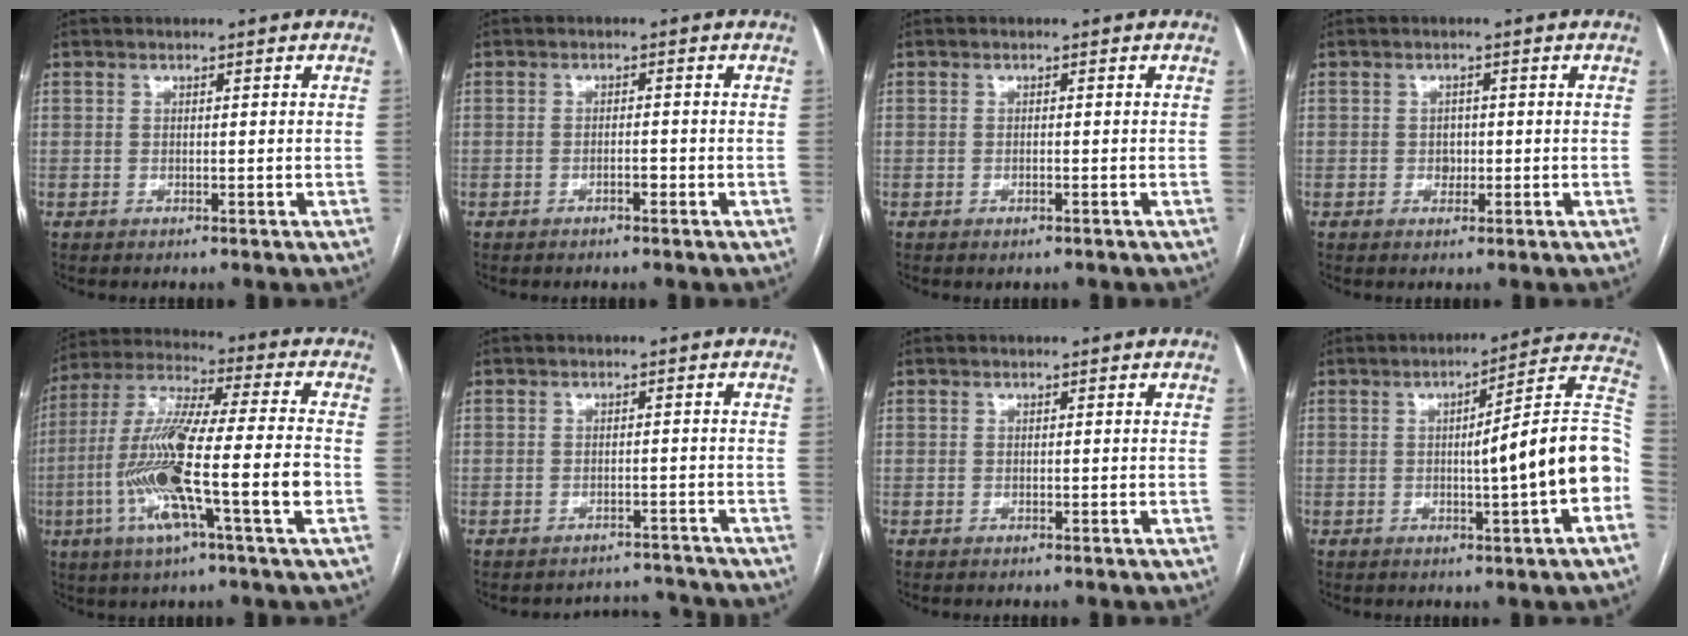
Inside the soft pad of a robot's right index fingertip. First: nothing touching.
{"total": 1.4, "force": [-0.8, 0.4, 1.1], "torque": [-0.020, 0.001, -0.012]}
{"total": 0.7, "force": [-0.4, 0.1, 0.6], "torque": [-0.013, -0.002, -0.003]}
{"total": 1.8, "force": [-0.2, 1.5, 1.0], "torque": [-0.013, 0.003, 0.000]}
{"total": 18.1, "force": [-4.8, 0.7, 17.4], "torque": [-0.339, -0.007, -0.090]}
{"total": 4.3, "force": [-4.0, 0.4, -1.5], "torque": [0.023, 0.018, -0.047]}
{"total": 0.0}
{"total": 14.3, "force": [-2.2, -0.2, 14.1], "torque": [-0.179, 0.025, -0.035]}